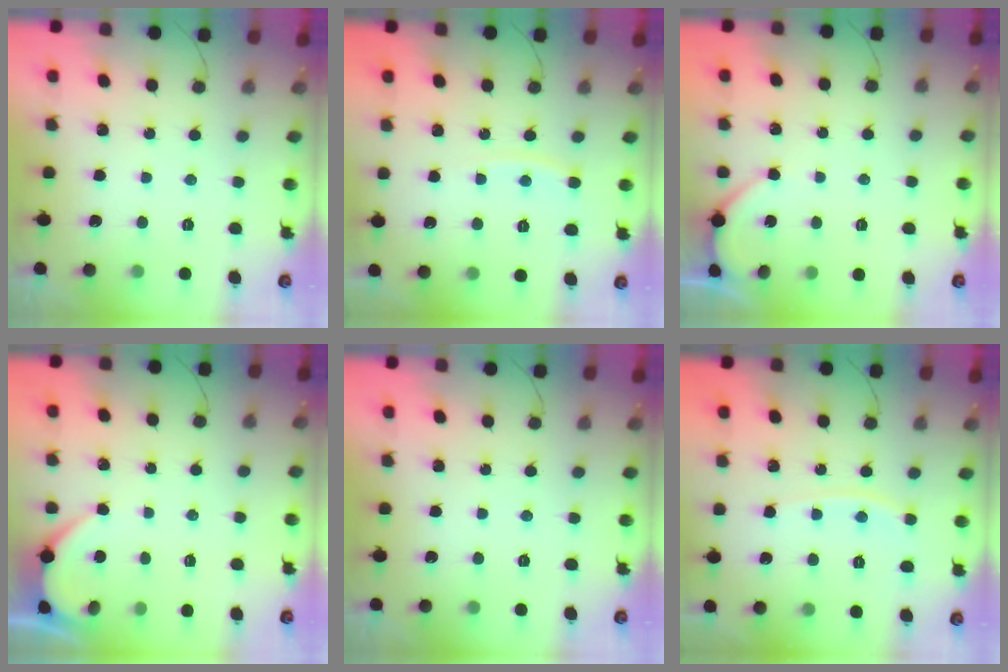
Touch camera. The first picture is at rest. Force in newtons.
{"total": 6.2, "press": 6.2, "slide": 0.5}
{"total": 2.7, "press": 2.6, "slide": 0.4}
{"total": 1.8, "press": 1.8, "slide": 0.3}
{"total": 0.0}
{"total": 5.7, "press": 5.6, "slide": 0.8}